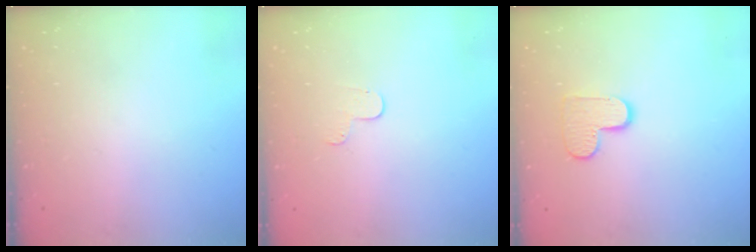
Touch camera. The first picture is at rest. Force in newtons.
{"total": 4.1, "press": 4.1, "slide": 0.4}
{"total": 8.3, "press": 8.2, "slide": 0.4}